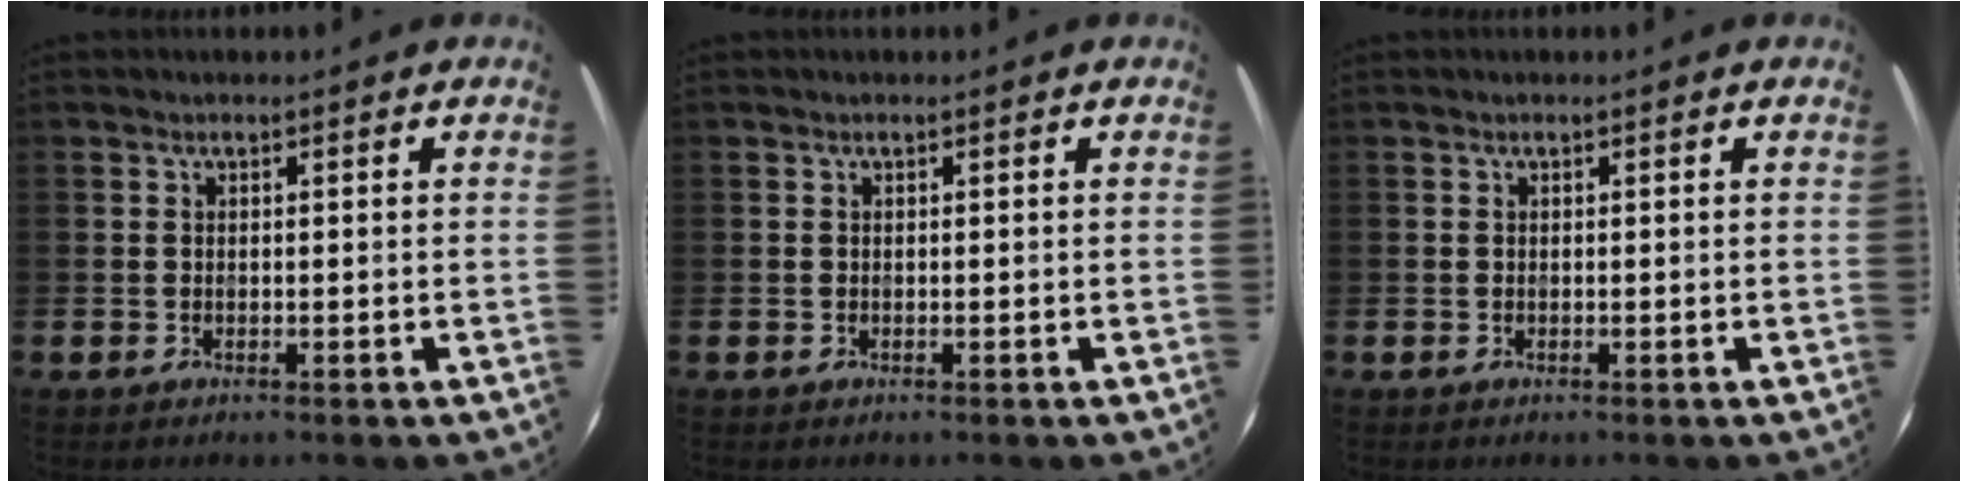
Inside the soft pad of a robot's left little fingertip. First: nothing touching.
{"total": 0.0}
{"total": 0.0}